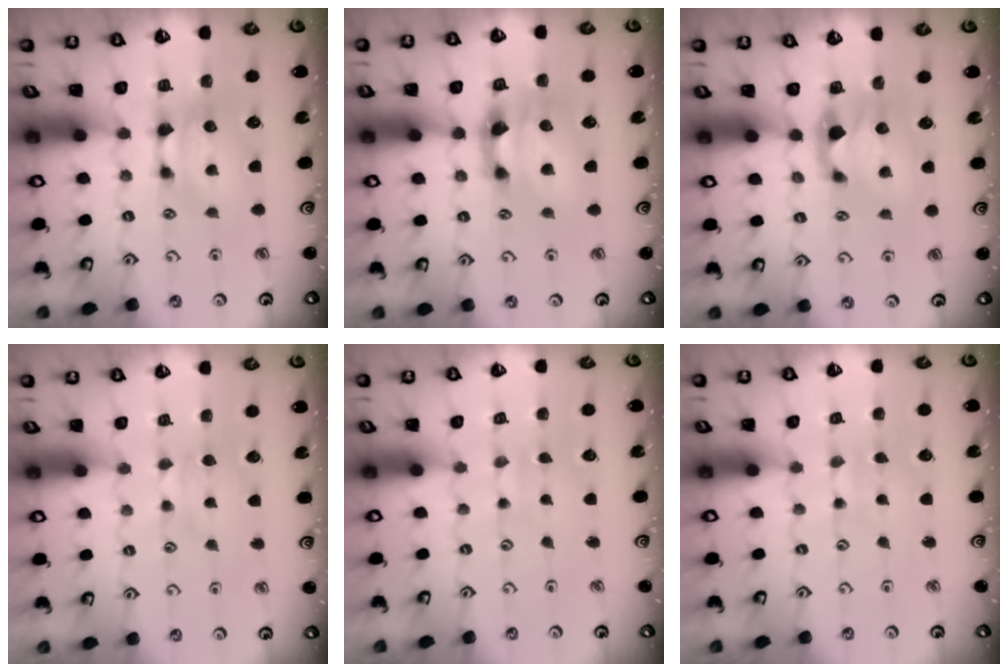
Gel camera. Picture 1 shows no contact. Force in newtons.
{"total": 2.8, "press": 2.4, "slide": 1.5}
{"total": 1.4, "press": 0.6, "slide": 1.3}
{"total": 2.5, "press": 2.4, "slide": 0.5}
{"total": 4.4, "press": 4.4, "slide": 0.2}
{"total": 4.1, "press": 4.1, "slide": 0.1}